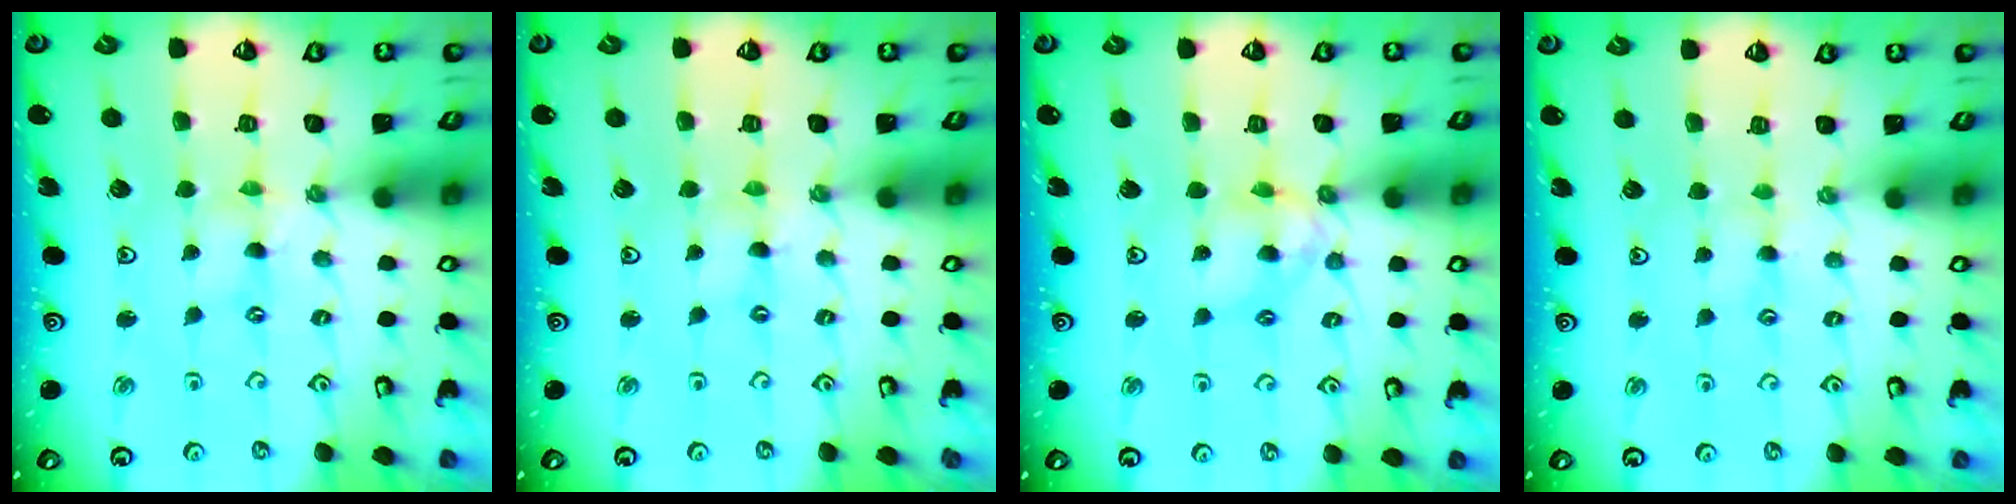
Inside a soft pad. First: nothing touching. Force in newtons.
{"total": 0.0}
{"total": 8.9, "press": 8.9, "slide": 0.7}
{"total": 1.5, "press": 1.4, "slide": 0.3}